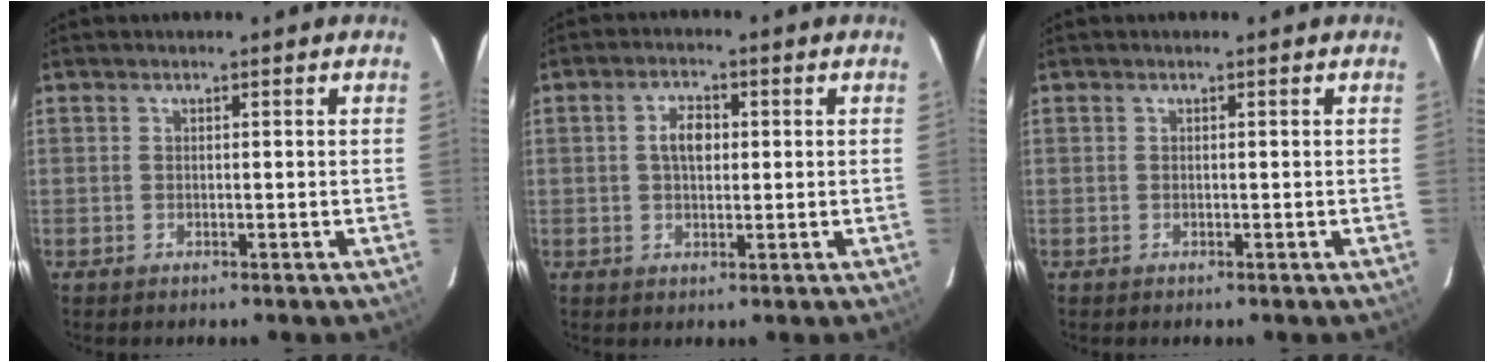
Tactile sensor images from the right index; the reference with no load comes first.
{"total": 4.2, "force": [0.6, 2.6, 3.3], "torque": [-0.058, 0.011, 0.012]}
{"total": 0.0}